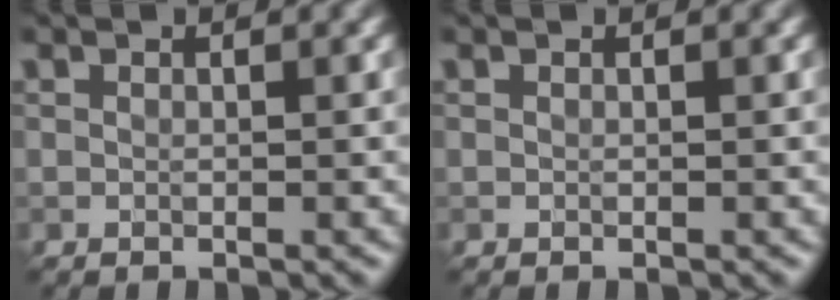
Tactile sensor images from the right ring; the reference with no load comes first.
{"total": 0.0}